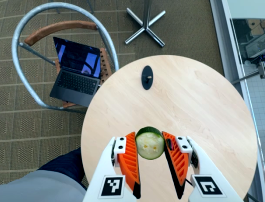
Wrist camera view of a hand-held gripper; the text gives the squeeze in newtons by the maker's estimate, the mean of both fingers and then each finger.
{"total": 8.7, "left": 8.3, "right": 9.0}